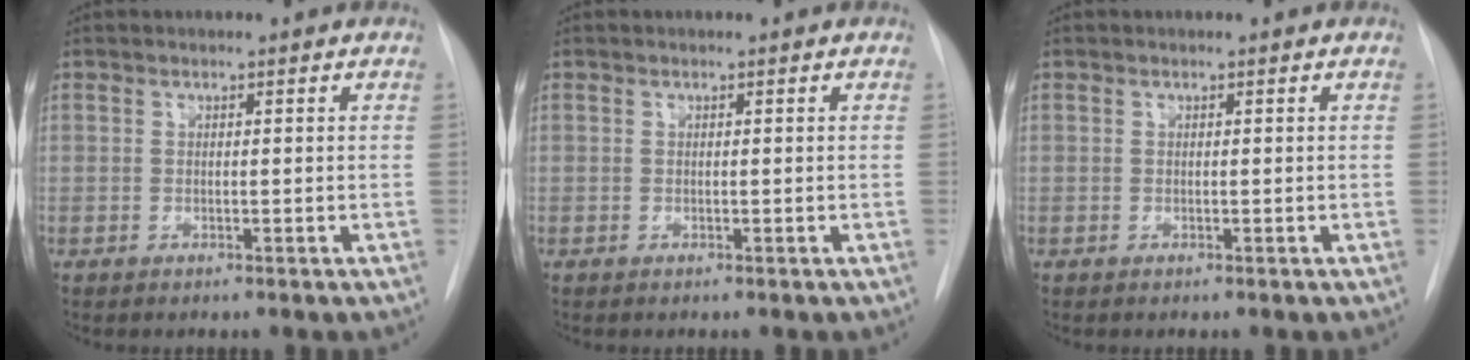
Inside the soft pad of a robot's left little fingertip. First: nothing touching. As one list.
[{"total": 0.0}, {"total": 0.0}]